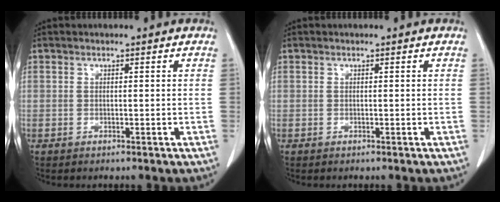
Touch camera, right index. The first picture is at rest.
{"total": 0.0}